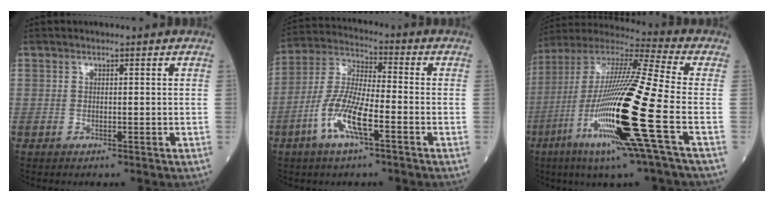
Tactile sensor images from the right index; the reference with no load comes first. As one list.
[{"total": 10.2, "force": [-4.3, 1.8, 9.1], "torque": [-0.196, 0.000, -0.087]}, {"total": 23.9, "force": [-7.3, 0.1, 22.7], "torque": [-0.463, -0.041, -0.146]}]